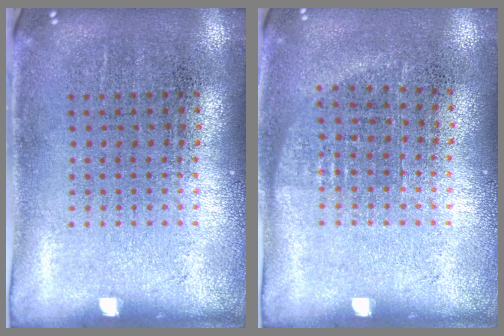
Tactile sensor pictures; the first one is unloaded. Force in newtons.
{"total": 0.7, "press": 0.6, "slide": 0.4}